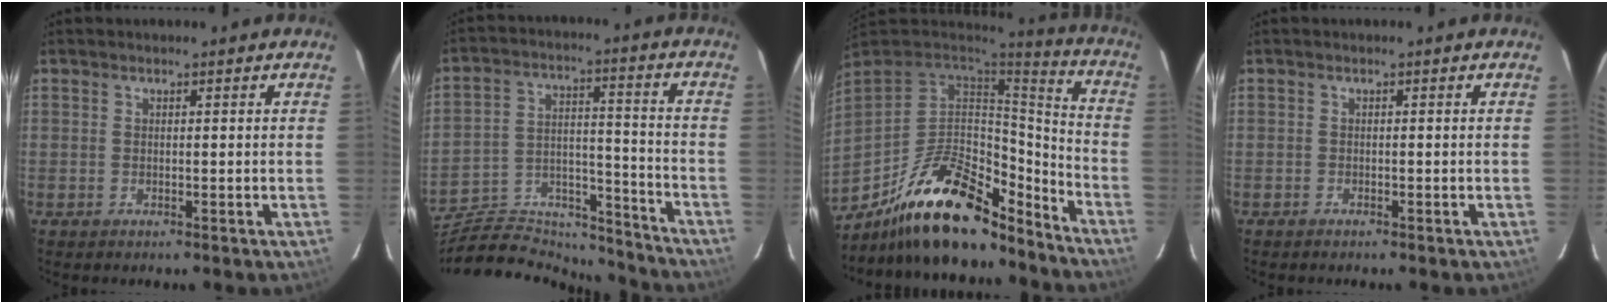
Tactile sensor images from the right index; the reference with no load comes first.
{"total": 22.6, "force": [-19.3, 8.7, 8.1], "torque": [-0.163, 0.042, -0.280]}
{"total": 24.5, "force": [-17.9, 9.4, 13.9], "torque": [-0.255, 0.016, -0.279]}
{"total": 0.7, "force": [-0.6, 0.3, 0.0], "torque": [-0.001, 0.004, -0.011]}